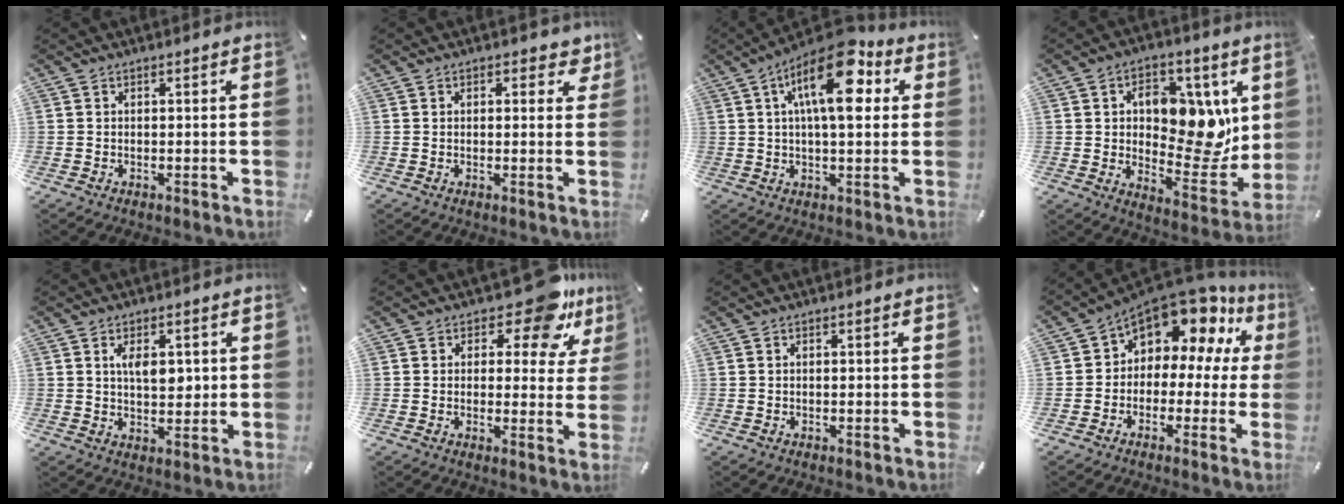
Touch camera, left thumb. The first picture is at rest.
{"total": 3.0, "force": [1.6, 1.9, 1.7], "torque": [-0.006, -0.003, 0.019]}
{"total": 16.1, "force": [6.1, 6.6, 13.3], "torque": [-0.220, -0.022, 0.094]}
{"total": 15.0, "force": [4.0, 10.0, 10.4], "torque": [-0.111, -0.032, 0.072]}
{"total": 6.3, "force": [1.6, 3.7, 4.9], "torque": [-0.071, -0.002, 0.020]}
{"total": 11.7, "force": [7.2, 5.2, 7.6], "torque": [-0.093, -0.045, 0.119]}
{"total": 0.0}
{"total": 11.9, "force": [8.4, 6.4, 5.5], "torque": [-0.098, -0.079, 0.145]}